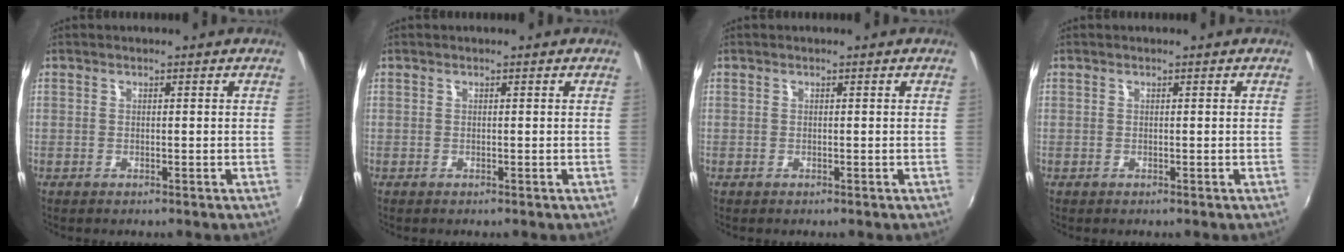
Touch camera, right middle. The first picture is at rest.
{"total": 0.0}
{"total": 0.0}
{"total": 0.0}